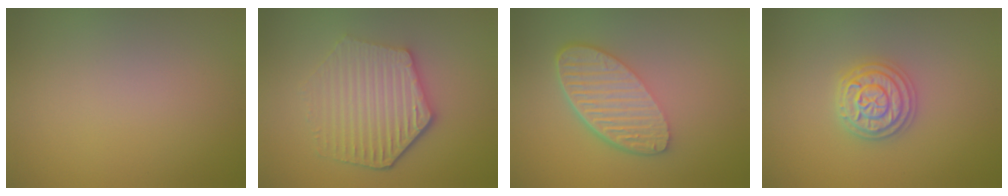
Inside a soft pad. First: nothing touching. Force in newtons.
{"total": 5.6, "press": 4.4, "slide": 3.4}
{"total": 5.8, "press": 4.3, "slide": 4.0}
{"total": 3.7, "press": 3.6, "slide": 0.5}